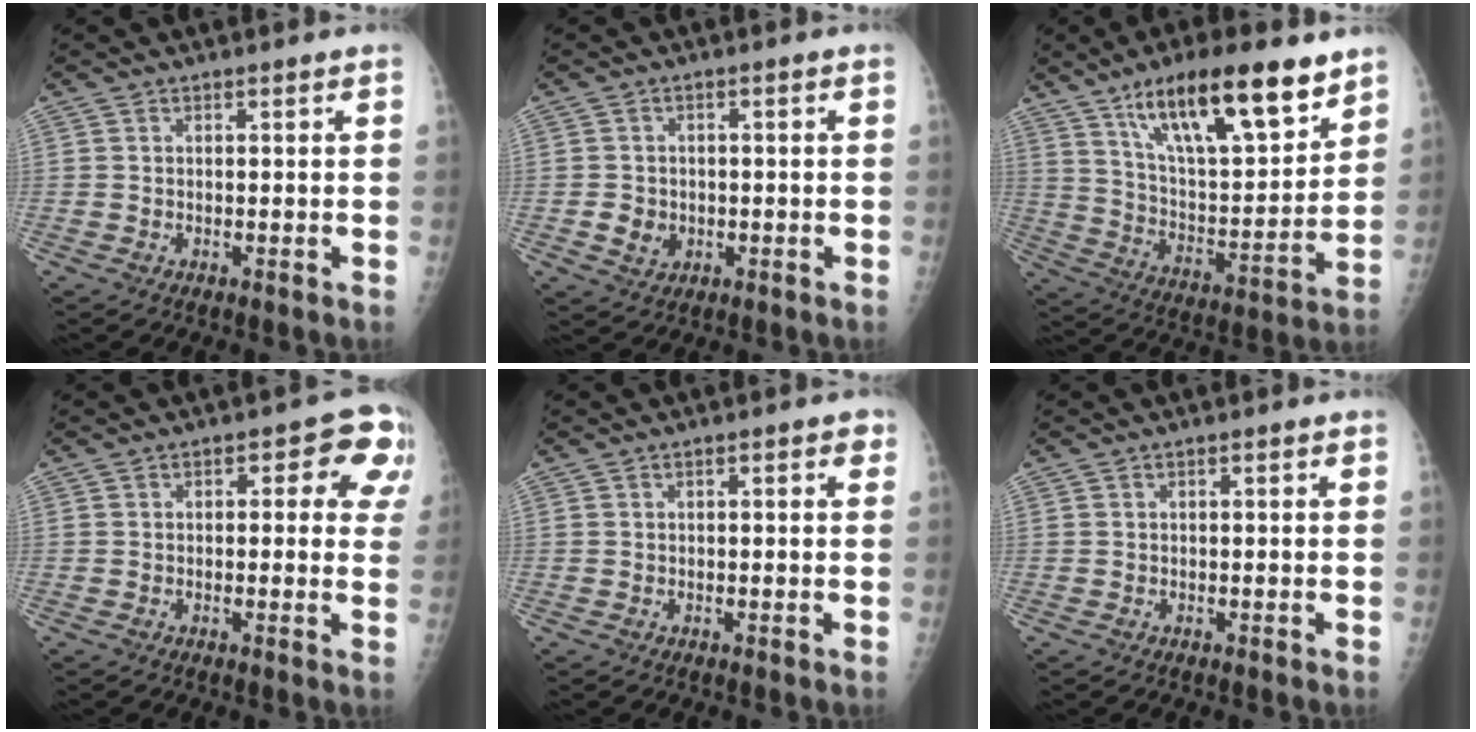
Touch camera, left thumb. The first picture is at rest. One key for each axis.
{"total": 3.9, "fx": -0.9, "fy": 3.4, "fz": 1.8, "tx": -0.017, "ty": 0.005, "tz": -0.007}
{"total": 22.7, "fx": 14.1, "fy": 6.8, "fz": 16.3, "tx": -0.240, "ty": -0.051, "tz": 0.244}
{"total": 9.0, "fx": 2.8, "fy": 4.6, "fz": 7.2, "tx": -0.029, "ty": 0.003, "tz": 0.020}
{"total": 2.2, "fx": 0.8, "fy": 0.9, "fz": 1.8, "tx": -0.018, "ty": 0.002, "tz": 0.006}
{"total": 0.6, "fx": 0.2, "fy": 0.2, "fz": 0.6, "tx": -0.009, "ty": 0.002, "tz": 0.002}